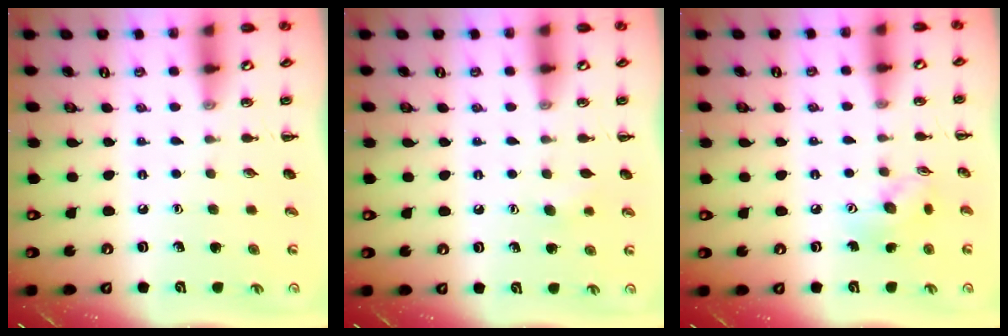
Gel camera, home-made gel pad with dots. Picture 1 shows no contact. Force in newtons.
{"total": 3.9, "press": 3.7, "slide": 1.1}
{"total": 6.8, "press": 6.8, "slide": 0.3}